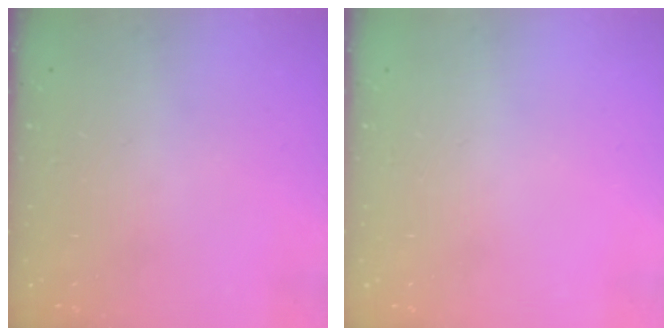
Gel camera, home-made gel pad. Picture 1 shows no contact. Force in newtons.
{"total": 0.0}